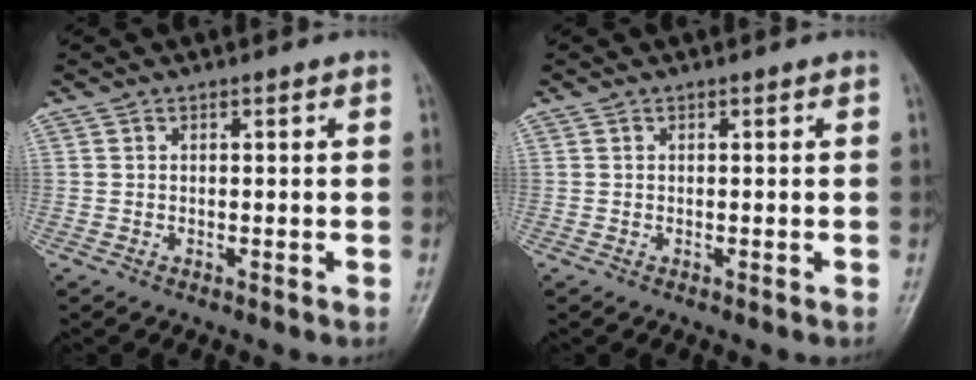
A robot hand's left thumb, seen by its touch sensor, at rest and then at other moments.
{"total": 0.0}